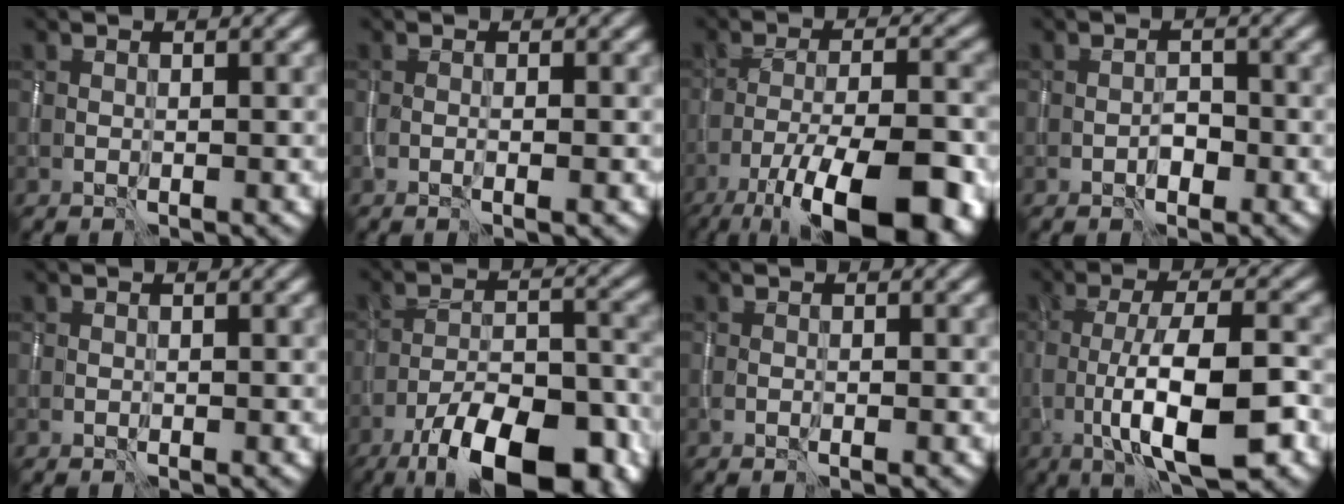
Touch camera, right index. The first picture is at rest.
{"total": 0.8, "force": [-0.3, 0.1, 0.7], "torque": [-0.008, 0.001, -0.006]}
{"total": 13.9, "force": [-8.5, 4.4, 10.1], "torque": [-0.166, -0.007, -0.131]}
{"total": 1.2, "force": [-0.8, 0.6, 0.7], "torque": [-0.008, 0.002, -0.015]}
{"total": 0.0}
{"total": 13.4, "force": [-9.3, 4.7, 8.5], "torque": [-0.142, -0.014, -0.149]}
{"total": 0.0}
{"total": 9.3, "force": [-2.7, 2.5, 8.5], "torque": [-0.135, 0.005, -0.050]}